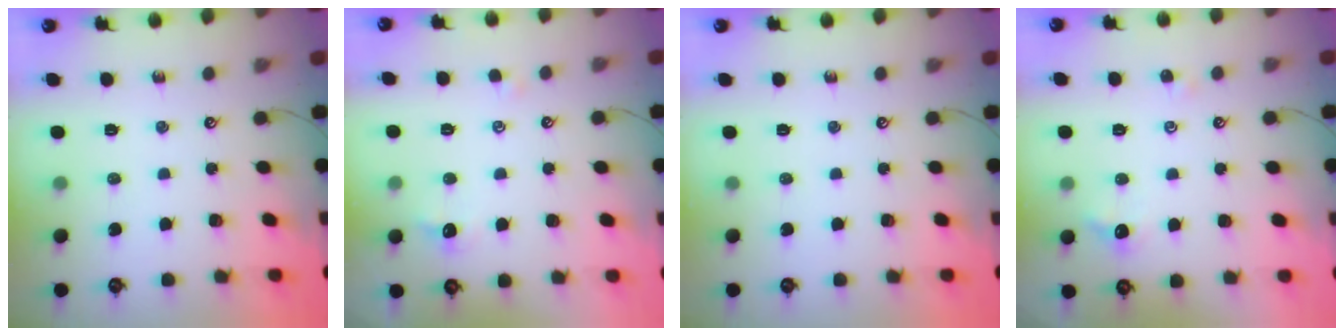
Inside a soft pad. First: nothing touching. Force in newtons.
{"total": 0.8, "press": 0.5, "slide": 0.7}
{"total": 0.0}
{"total": 1.9, "press": 1.8, "slide": 0.6}